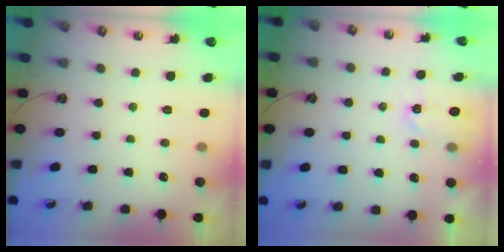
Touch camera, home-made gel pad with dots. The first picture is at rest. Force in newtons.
{"total": 3.0, "press": 2.9, "slide": 0.5}